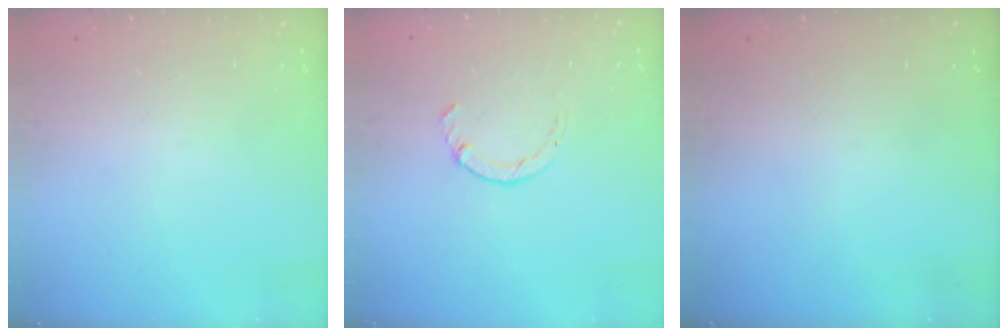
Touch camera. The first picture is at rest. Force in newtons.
{"total": 2.2, "press": 2.1, "slide": 0.4}
{"total": 0.0}